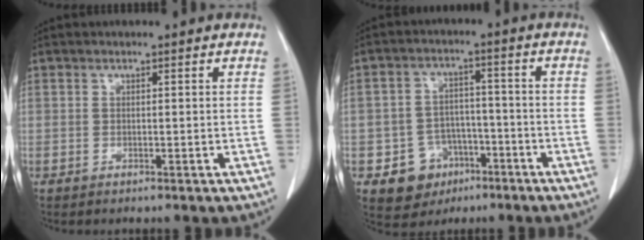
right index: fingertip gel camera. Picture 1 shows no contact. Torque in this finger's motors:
{"motor_torque": [-0.03, -0.14, -0.36, -0.21]}